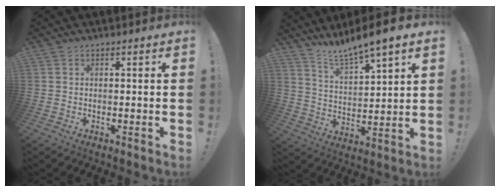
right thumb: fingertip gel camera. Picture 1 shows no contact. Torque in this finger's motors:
{"motor_torque": [0.75, 0.99, 0.17, 0.65, 0.24]}